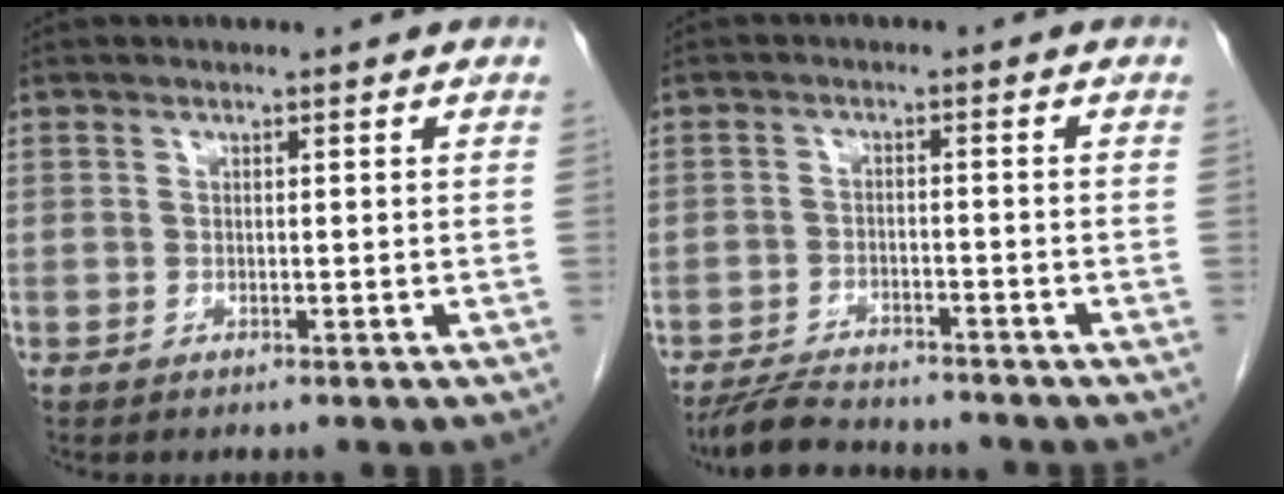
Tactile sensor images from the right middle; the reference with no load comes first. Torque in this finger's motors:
{"motor_torque": [0.32, -0.32, -0.08, 0.01]}